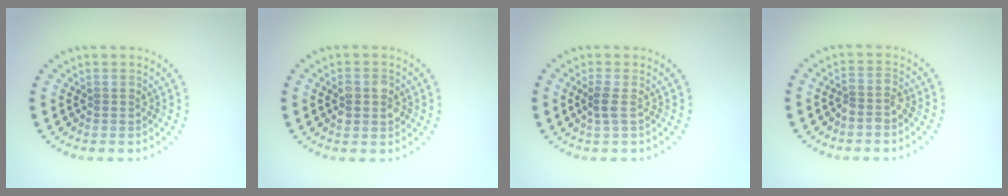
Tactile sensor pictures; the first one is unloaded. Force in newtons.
{"total": 2.6, "press": 2.6, "slide": 0.3}
{"total": 1.2, "press": 0.9, "slide": 0.7}
{"total": 1.7, "press": 1.4, "slide": 1.0}